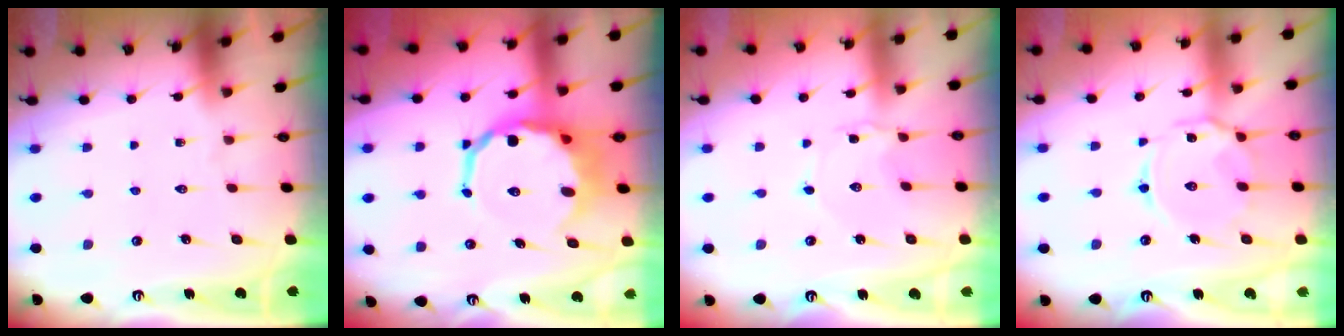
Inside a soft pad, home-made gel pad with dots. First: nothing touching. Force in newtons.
{"total": 12.2, "press": 11.9, "slide": 2.8}
{"total": 2.0, "press": 2.0, "slide": 0.4}
{"total": 8.9, "press": 8.9, "slide": 0.7}